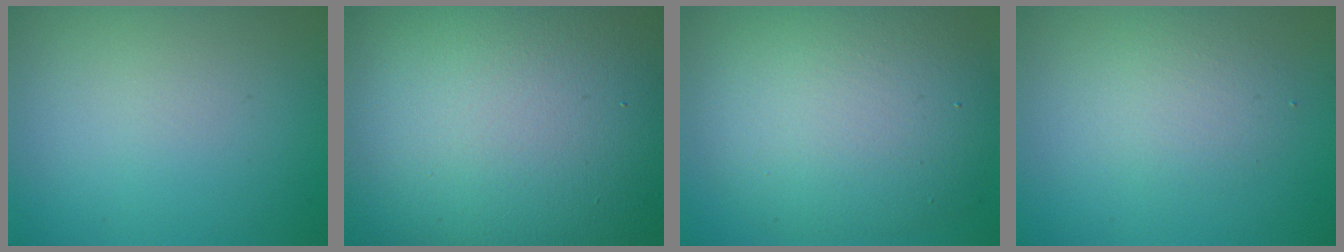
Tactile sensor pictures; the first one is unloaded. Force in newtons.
{"total": 24.9, "press": 24.9, "slide": 0.8}
{"total": 9.8, "press": 9.8, "slide": 0.9}
{"total": 2.1, "press": 2.1, "slide": 0.1}